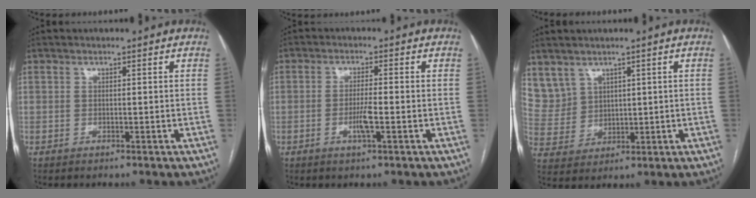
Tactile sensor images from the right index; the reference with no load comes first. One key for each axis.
{"total": 3.5, "fx": -1.1, "fy": 0.1, "fz": 3.3, "tx": -0.065, "ty": -0.004, "tz": -0.021}
{"total": 6.8, "fx": 4.3, "fy": 5.2, "fz": 0.7, "tx": -0.029, "ty": 0.020, "tz": 0.106}